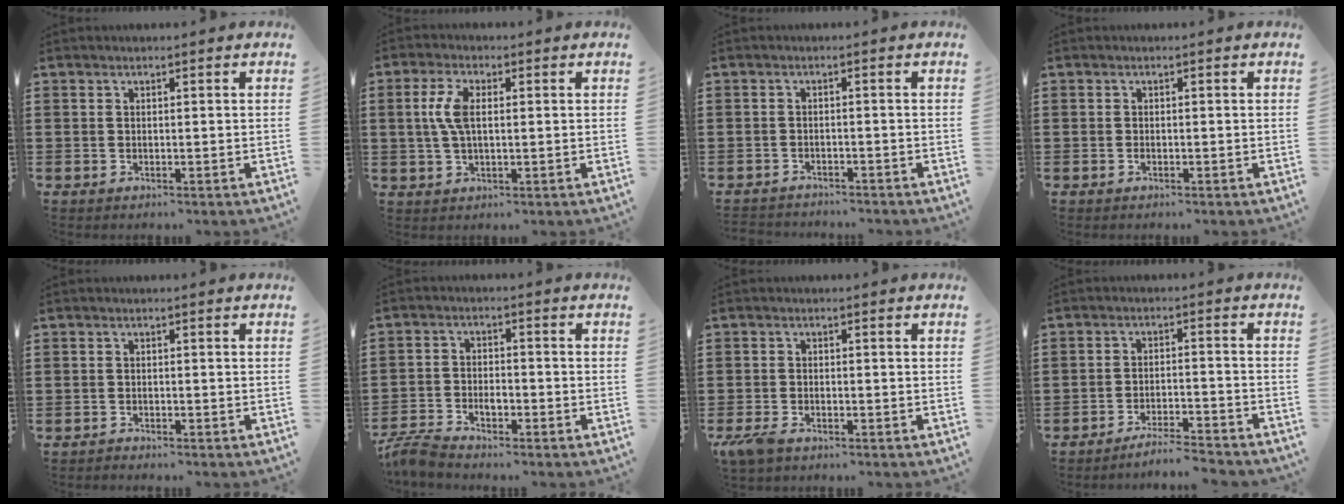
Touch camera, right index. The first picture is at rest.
{"total": 5.6, "force": [0.6, 2.4, 5.0], "torque": [-0.125, 0.001, 0.002]}
{"total": 1.8, "force": [-1.7, 0.2, -0.1], "torque": [-0.004, 0.001, -0.039]}
{"total": 0.5, "force": [-0.3, 0.2, 0.3], "torque": [-0.009, -0.002, -0.006]}
{"total": 1.1, "force": [-1.1, 0.1, -0.1], "torque": [-0.001, 0.004, -0.024]}
{"total": 3.5, "force": [-3.0, 1.1, 1.5], "torque": [-0.042, 0.008, -0.063]}
{"total": 2.2, "force": [-1.7, 0.8, 1.2], "torque": [-0.043, -0.003, -0.040]}
{"total": 4.5, "force": [-4.3, -0.2, 1.2], "torque": [-0.022, -0.004, -0.086]}